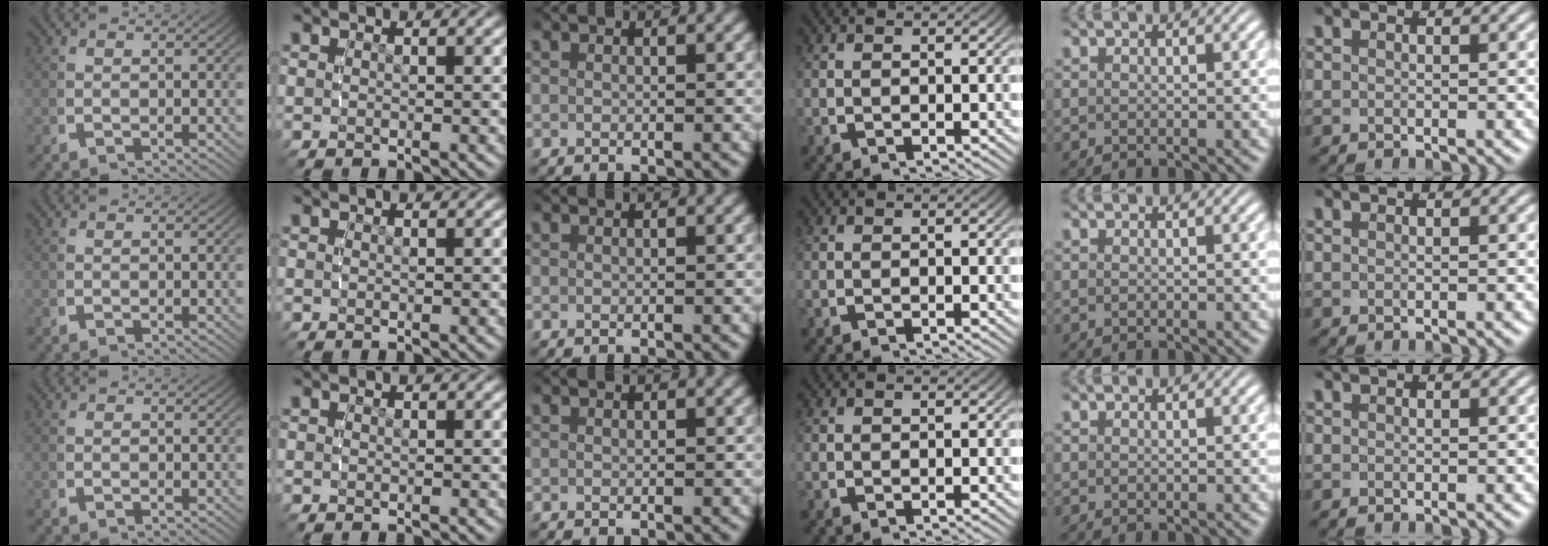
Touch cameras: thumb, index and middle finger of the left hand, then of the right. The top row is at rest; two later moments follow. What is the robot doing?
{"motion": "reach", "object": "air blower"}